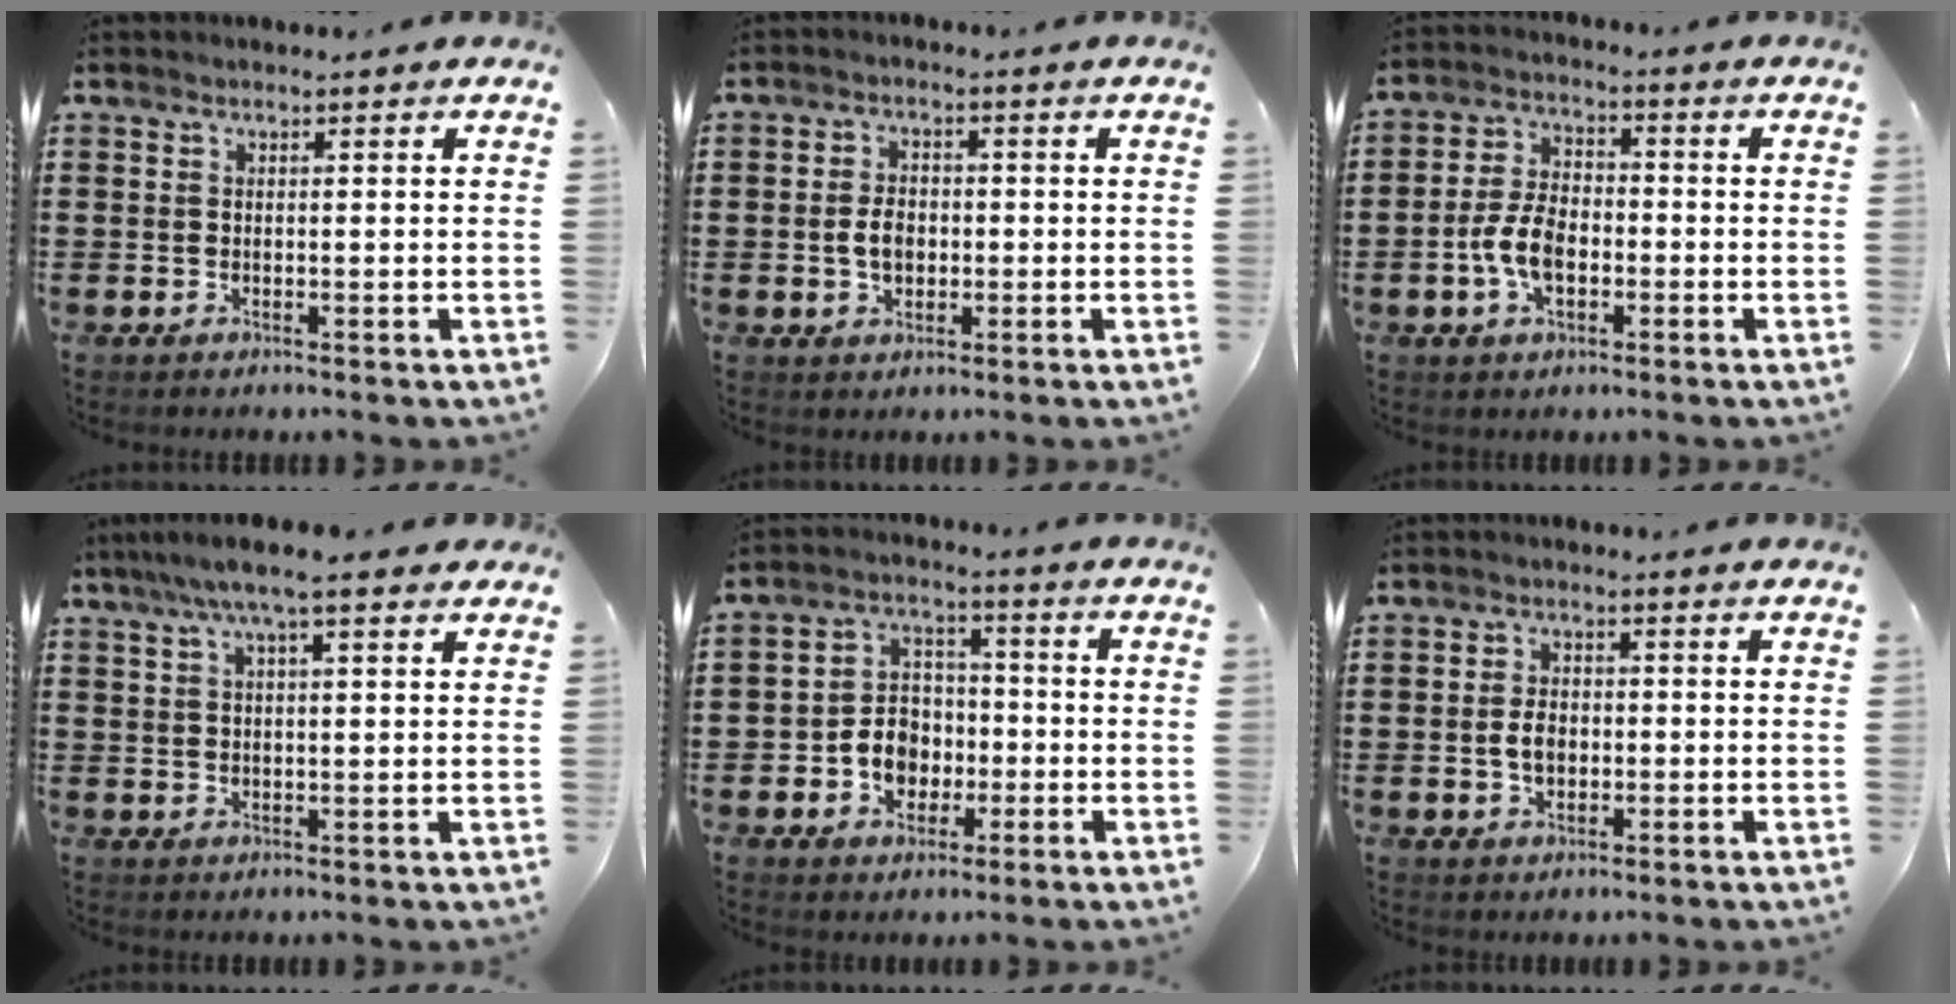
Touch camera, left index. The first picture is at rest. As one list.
[{"total": 3.8, "force": [-0.5, 2.5, 2.9], "torque": [-0.064, 0.003, -0.011]}, {"total": 6.9, "force": [-2.0, 3.9, 5.3], "torque": [-0.126, 0.002, -0.043]}, {"total": 6.3, "force": [4.2, 1.1, 4.5], "torque": [-0.097, 0.005, 0.073]}, {"total": 6.1, "force": [-2.0, 5.2, 2.5], "torque": [-0.063, 0.019, -0.038]}, {"total": 2.9, "force": [-0.2, 1.8, 2.3], "torque": [-0.052, 0.002, -0.007]}]